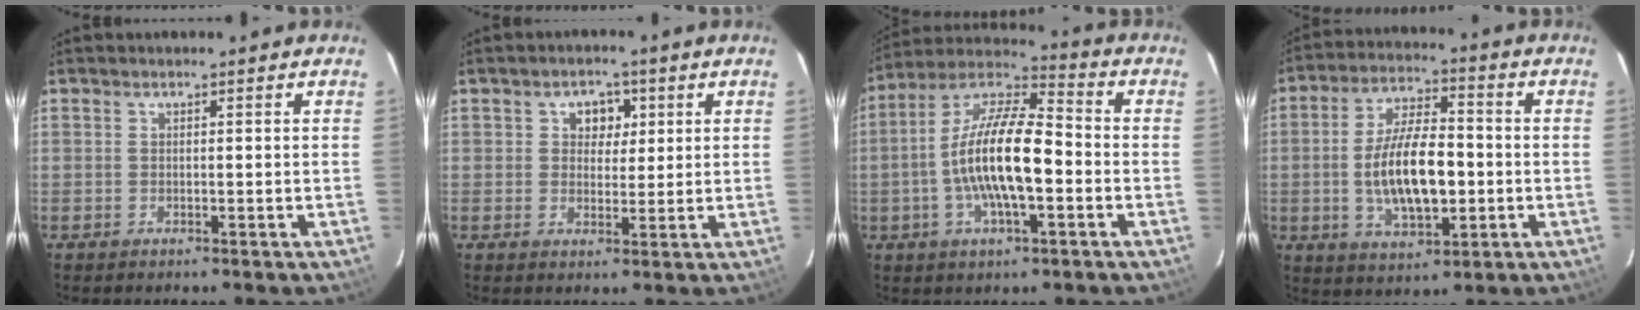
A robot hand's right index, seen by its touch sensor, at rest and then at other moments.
{"total": 4.2, "force": [1.3, 3.5, 1.8], "torque": [-0.020, 0.010, 0.020]}
{"total": 15.9, "force": [-2.8, 4.8, 14.9], "torque": [-0.285, 0.007, -0.060]}
{"total": 13.8, "force": [-1.7, 5.9, 12.4], "torque": [-0.238, 0.003, -0.025]}